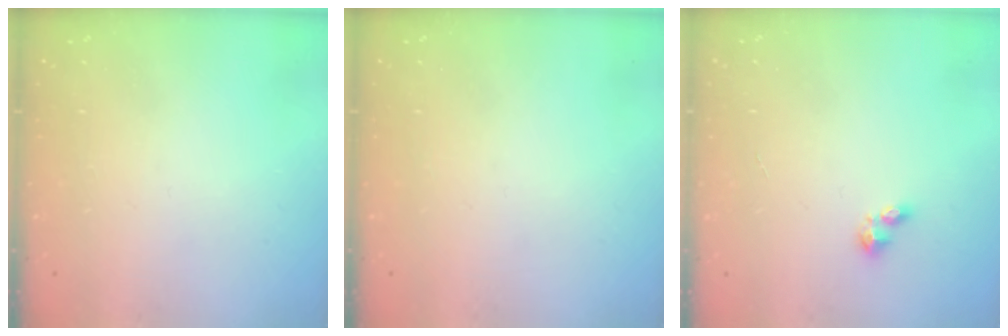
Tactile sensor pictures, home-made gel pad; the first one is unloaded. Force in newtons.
{"total": 0.0}
{"total": 2.6, "press": 2.5, "slide": 0.3}